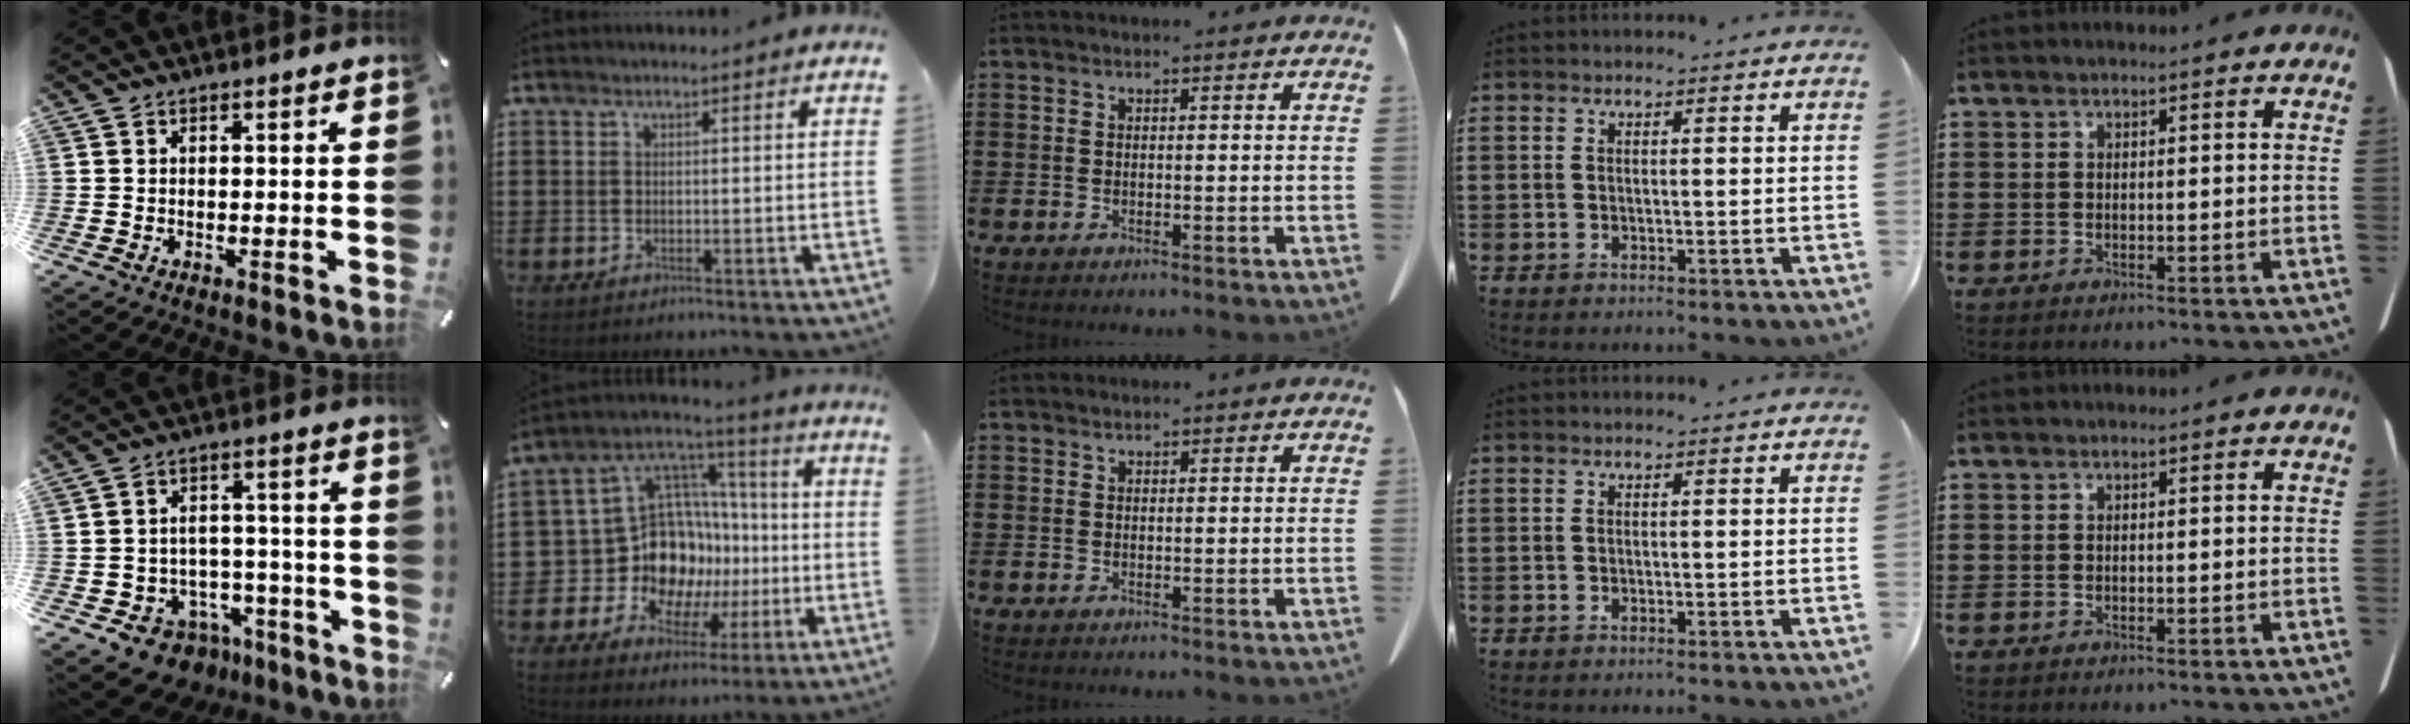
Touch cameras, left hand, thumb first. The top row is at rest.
{"thumb": {"total": 8.0, "force": [-5.2, 5.9, 1.6], "torque": [-0.020, 0.036, -0.085]}, "index": {"total": 13.6, "force": [-2.6, 12.5, 4.5], "torque": [-0.129, -0.011, -0.025]}}